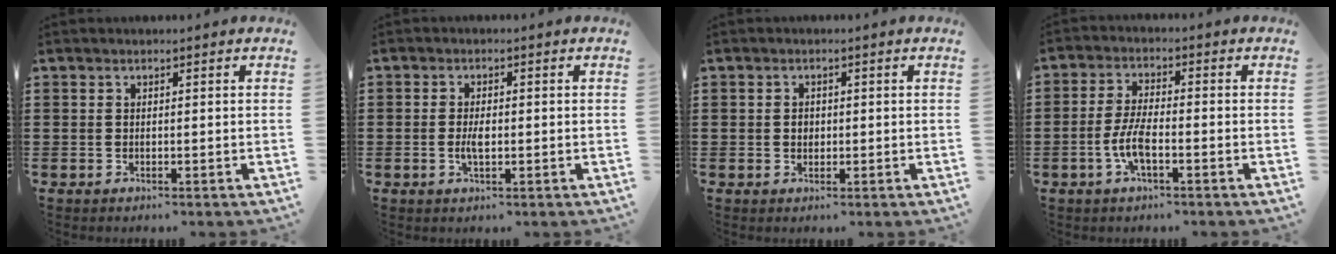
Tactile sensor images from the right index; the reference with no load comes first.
{"total": 2.6, "force": [-0.3, 1.2, 2.3], "torque": [-0.051, -0.001, -0.008]}
{"total": 1.4, "force": [0.0, 1.1, 0.8], "torque": [-0.018, 0.006, 0.000]}
{"total": 5.4, "force": [-1.9, 1.6, 4.8], "torque": [-0.118, -0.007, -0.043]}